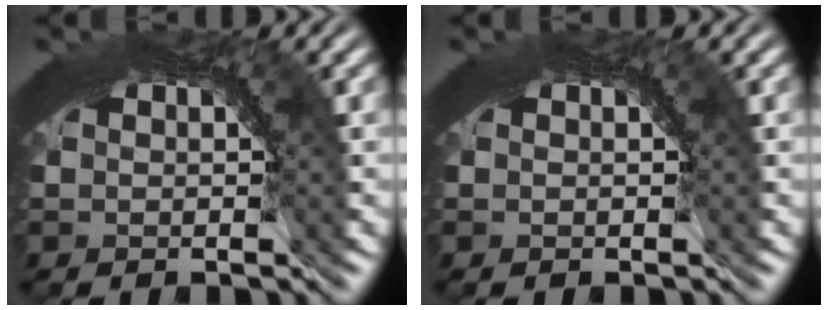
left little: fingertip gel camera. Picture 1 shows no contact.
{"total": 0.0}